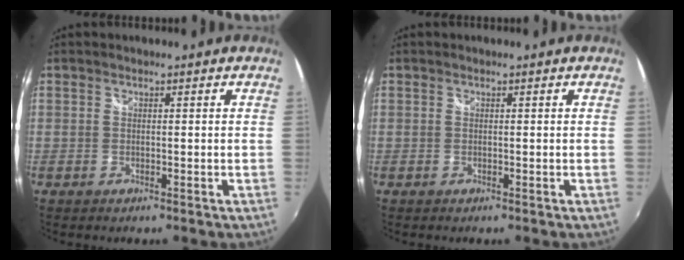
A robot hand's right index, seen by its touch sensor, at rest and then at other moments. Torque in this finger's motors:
{"motor_torque": [0.17, 0.15, -0.01, 0.00]}